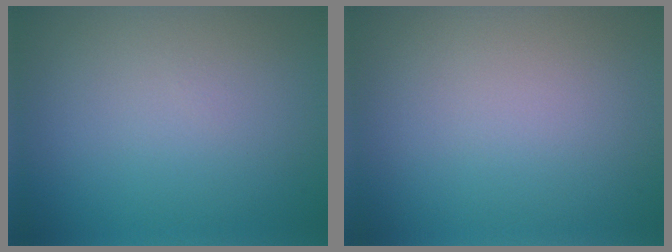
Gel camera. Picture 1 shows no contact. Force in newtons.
{"total": 0.0}